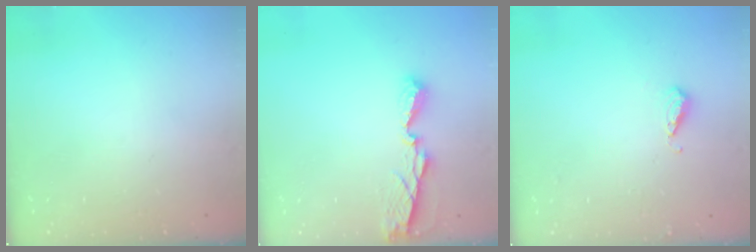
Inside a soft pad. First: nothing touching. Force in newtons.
{"total": 7.2, "press": 7.2, "slide": 0.5}
{"total": 5.0, "press": 4.8, "slide": 1.3}